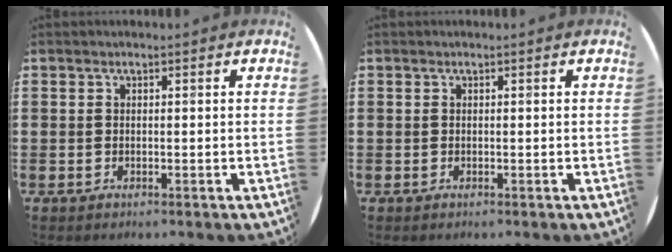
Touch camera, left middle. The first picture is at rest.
{"total": 0.0}